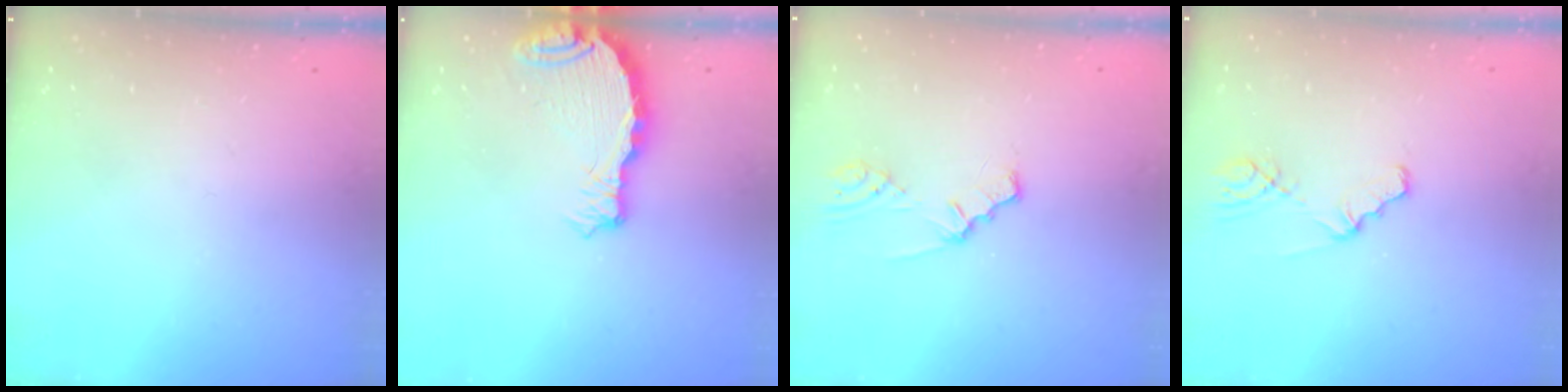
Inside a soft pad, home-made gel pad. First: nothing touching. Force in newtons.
{"total": 7.9, "press": 7.9, "slide": 0.9}
{"total": 1.2, "press": 1.2, "slide": 0.2}
{"total": 2.1, "press": 2.1, "slide": 0.2}